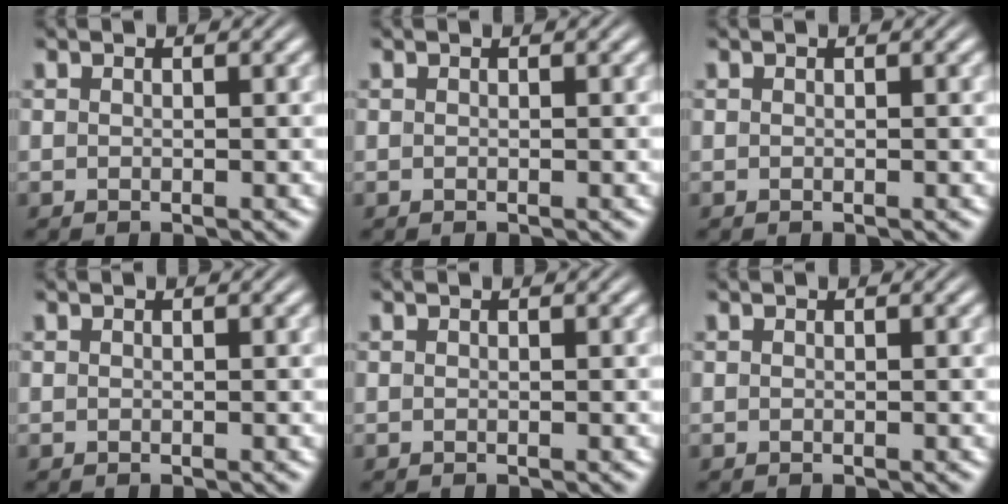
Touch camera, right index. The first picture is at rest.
{"total": 0.0}
{"total": 0.0}
{"total": 0.0}
{"total": 0.0}
{"total": 0.0}